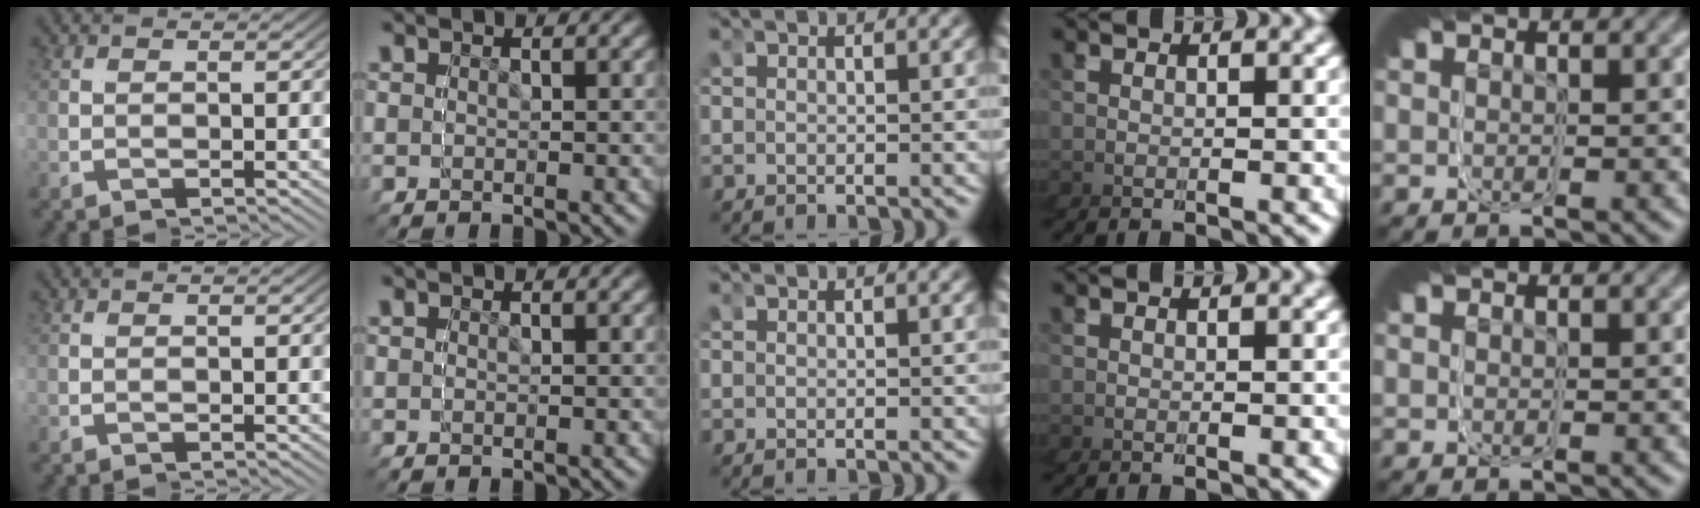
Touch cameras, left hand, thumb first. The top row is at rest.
{}